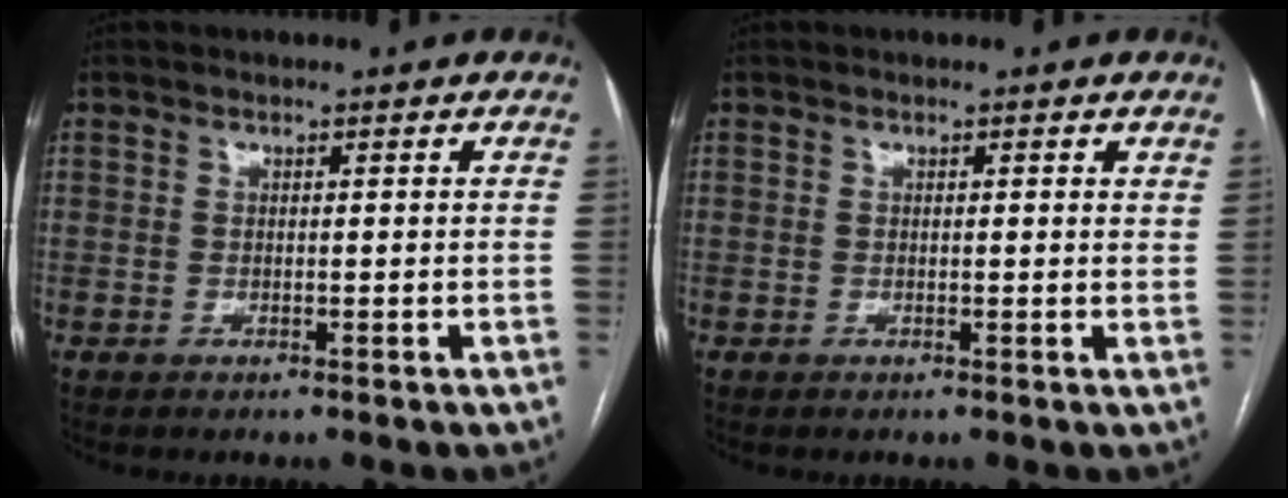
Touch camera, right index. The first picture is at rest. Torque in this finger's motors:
{"motor_torque": [-0.17, 0.11, -0.03, -0.01]}